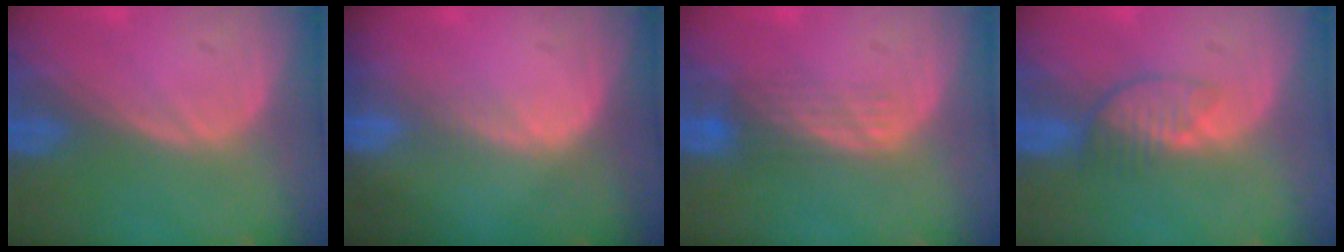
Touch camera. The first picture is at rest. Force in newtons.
{"total": 1.5, "press": 1.0, "slide": 1.1}
{"total": 3.6, "press": 3.0, "slide": 2.0}
{"total": 3.8, "press": 3.3, "slide": 1.8}